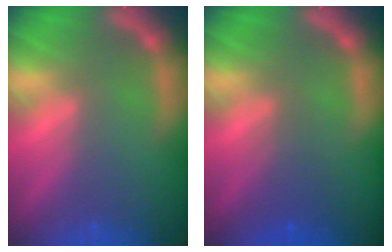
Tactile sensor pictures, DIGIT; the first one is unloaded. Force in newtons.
{"total": 2.4}